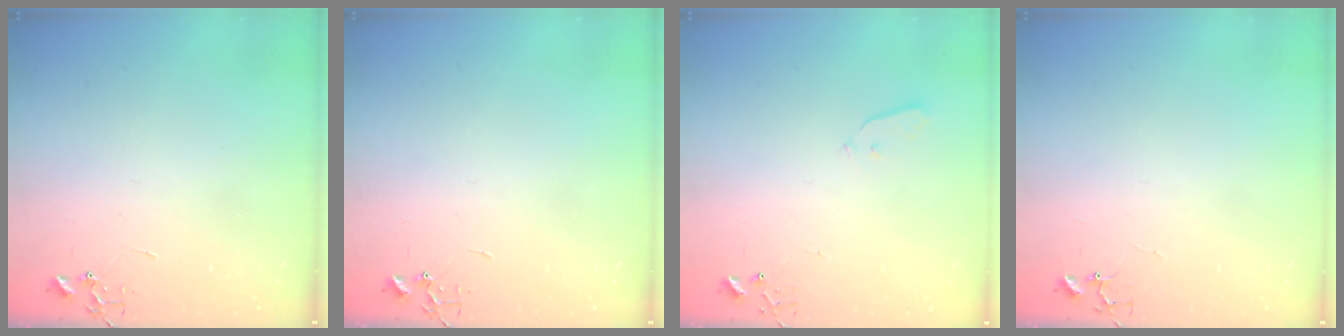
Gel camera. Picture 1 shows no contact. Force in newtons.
{"total": 0.0}
{"total": 2.9, "press": 2.8, "slide": 0.8}
{"total": 3.7, "press": 3.7, "slide": 0.3}